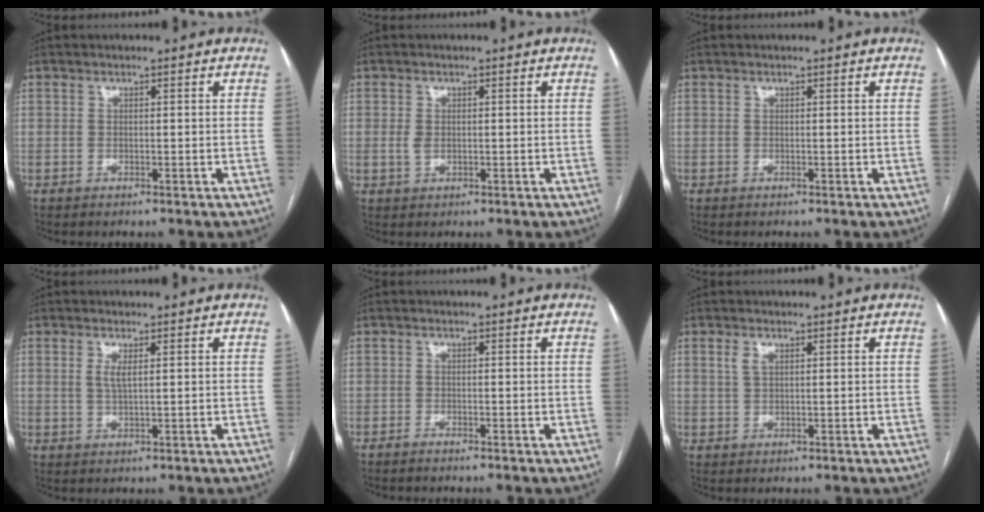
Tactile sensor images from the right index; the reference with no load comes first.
{"total": 2.0, "force": [0.0, 1.3, 1.5], "torque": [-0.029, 0.002, 0.004]}
{"total": 0.0}
{"total": 2.0, "force": [0.6, 0.3, 1.9], "torque": [-0.045, -0.004, 0.013]}
{"total": 1.0, "force": [-0.9, -0.1, 0.4], "torque": [-0.005, 0.000, -0.014]}
{"total": 1.7, "force": [0.8, 0.7, 1.2], "torque": [-0.028, 0.006, 0.019]}